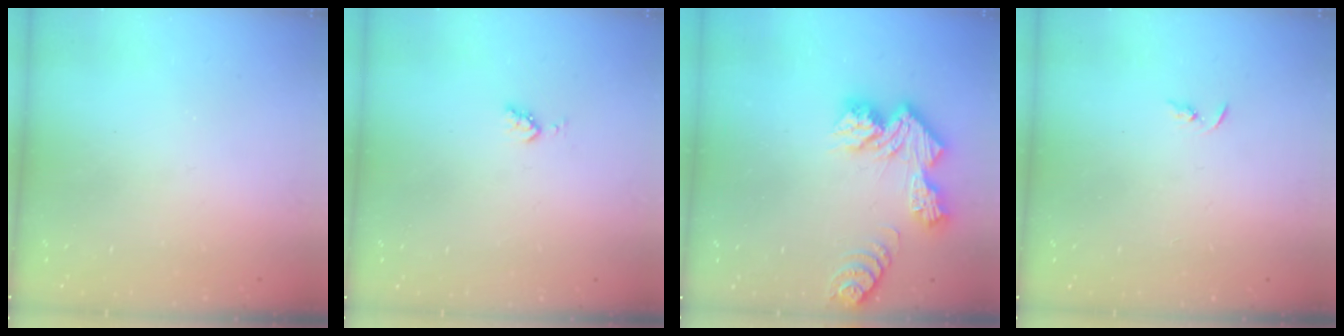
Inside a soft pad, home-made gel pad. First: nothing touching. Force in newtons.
{"total": 3.6, "press": 3.5, "slide": 0.4}
{"total": 12.2, "press": 12.1, "slide": 1.0}
{"total": 2.4, "press": 2.3, "slide": 0.2}